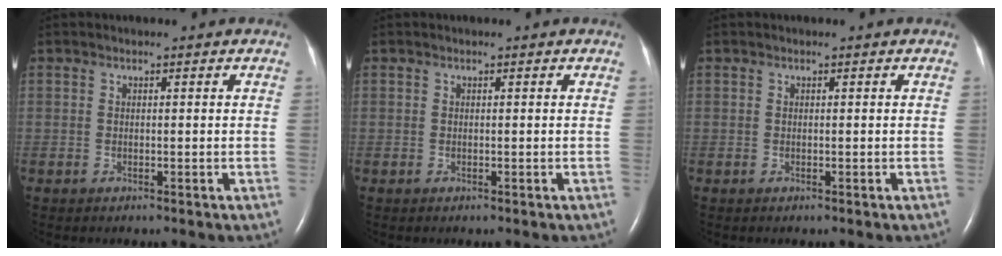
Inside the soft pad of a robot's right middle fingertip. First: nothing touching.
{"total": 0.0}
{"total": 0.0}